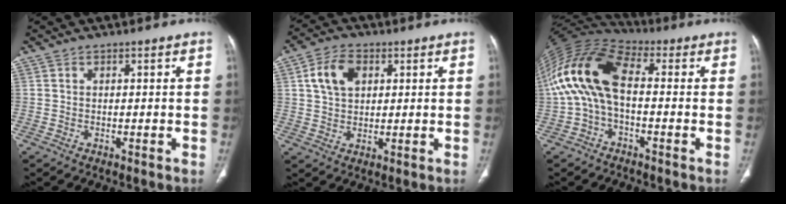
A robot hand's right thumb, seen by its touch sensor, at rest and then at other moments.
{"total": 7.7, "force": [2.4, 5.3, 5.0], "torque": [-0.080, 0.002, 0.042]}
{"total": 14.7, "force": [-0.2, 7.8, 12.5], "torque": [-0.257, 0.041, -0.015]}